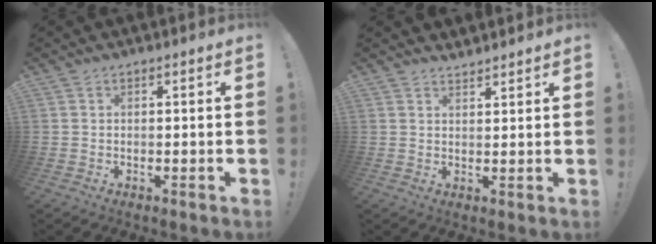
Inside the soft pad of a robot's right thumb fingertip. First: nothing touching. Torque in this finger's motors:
{"motor_torque": [-0.22, -0.03, 0.02, 0.02, 0.00]}